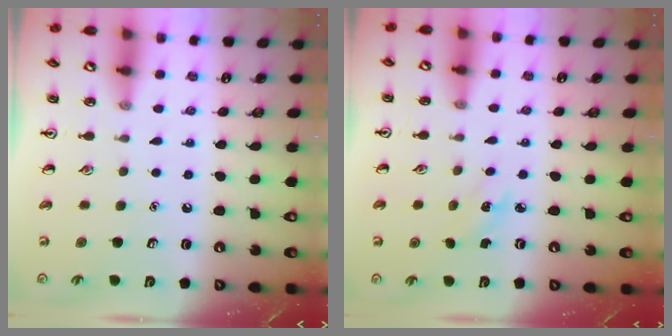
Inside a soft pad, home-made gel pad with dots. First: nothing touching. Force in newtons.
{"total": 2.1, "press": 2.0, "slide": 0.8}